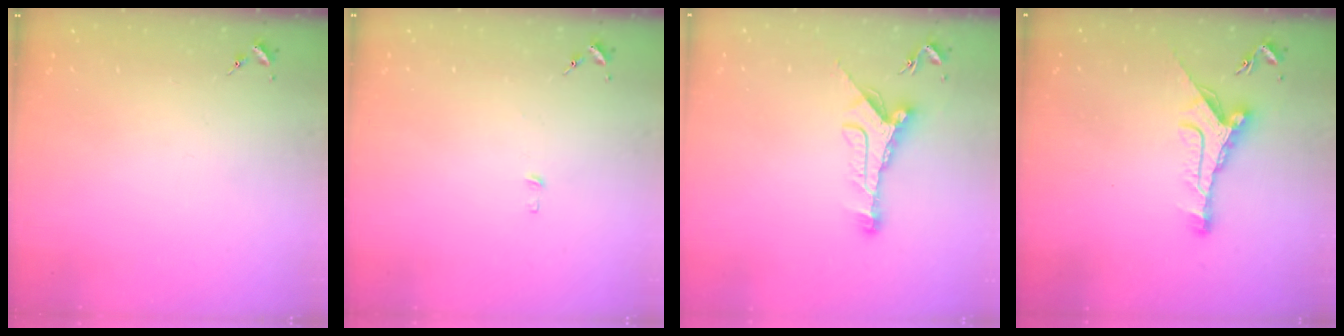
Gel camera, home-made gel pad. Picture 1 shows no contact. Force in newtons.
{"total": 2.6, "press": 2.6, "slide": 0.2}
{"total": 10.6, "press": 10.6, "slide": 0.8}
{"total": 9.9, "press": 9.9, "slide": 0.4}